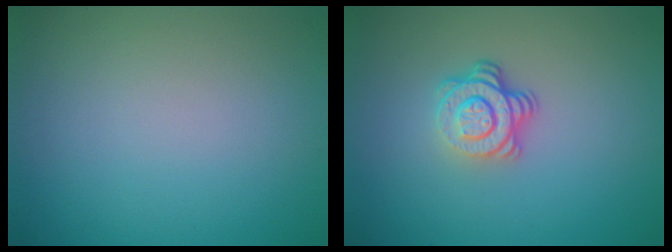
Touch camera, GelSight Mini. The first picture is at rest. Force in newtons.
{"total": 3.9, "press": 2.7, "slide": 2.8}